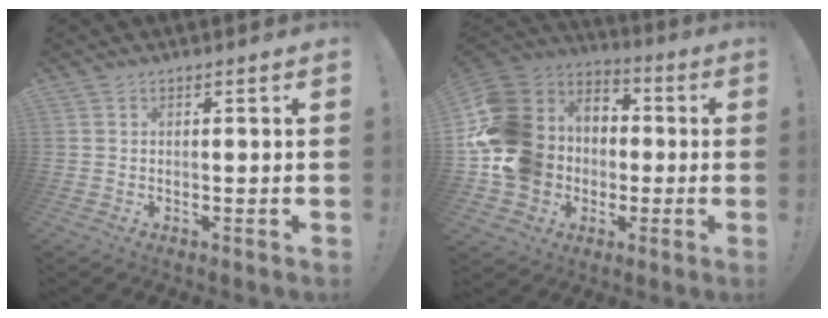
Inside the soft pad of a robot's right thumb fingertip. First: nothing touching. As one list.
[{"total": 20.2, "force": [-1.8, 17.9, 9.2], "torque": [-0.169, 0.018, 0.014]}]